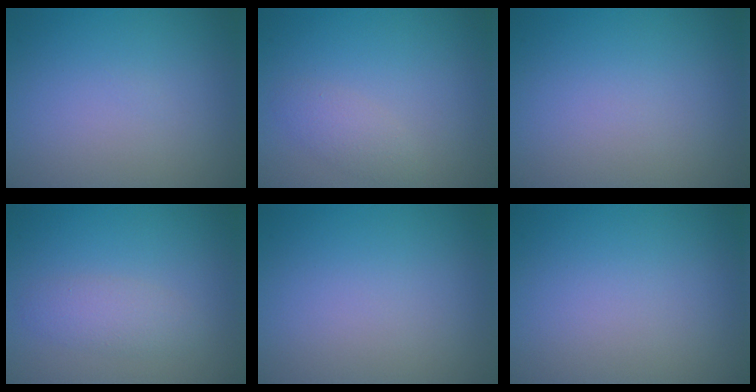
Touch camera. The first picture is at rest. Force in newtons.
{"total": 1.6, "press": 1.6, "slide": 0.0}
{"total": 0.0}
{"total": 2.0, "press": 2.0, "slide": 0.1}
{"total": 0.0}
{"total": 0.0}